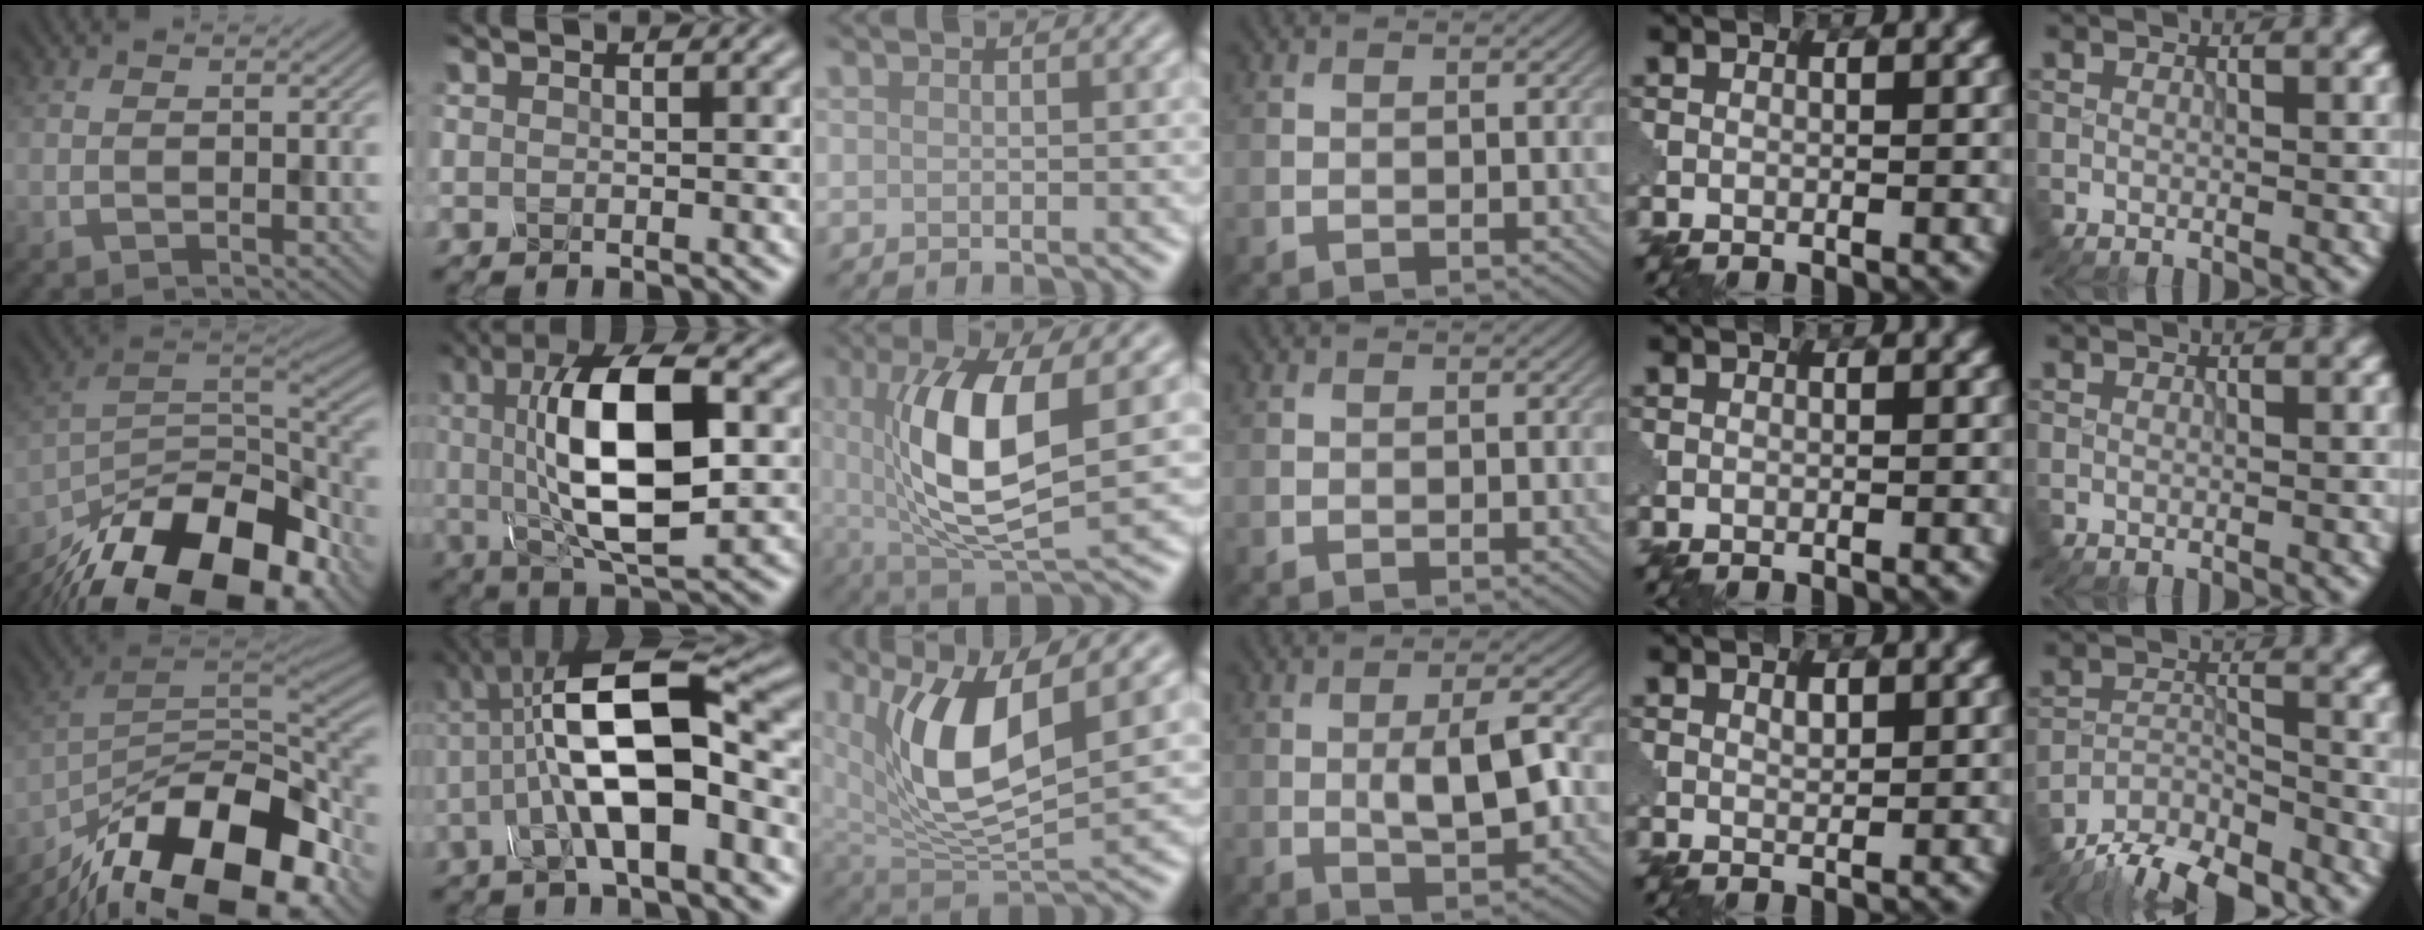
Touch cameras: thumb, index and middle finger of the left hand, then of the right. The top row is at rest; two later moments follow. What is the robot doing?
{"motion": "disassemble", "object": "glue stick"}